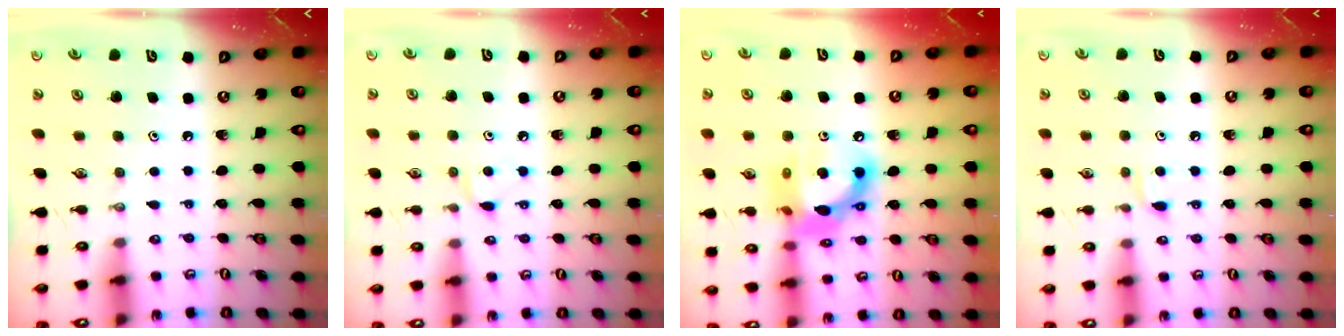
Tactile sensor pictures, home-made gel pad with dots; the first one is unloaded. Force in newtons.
{"total": 5.2, "press": 5.1, "slide": 0.6}
{"total": 15.0, "press": 14.9, "slide": 1.1}
{"total": 4.7, "press": 4.7, "slide": 0.6}